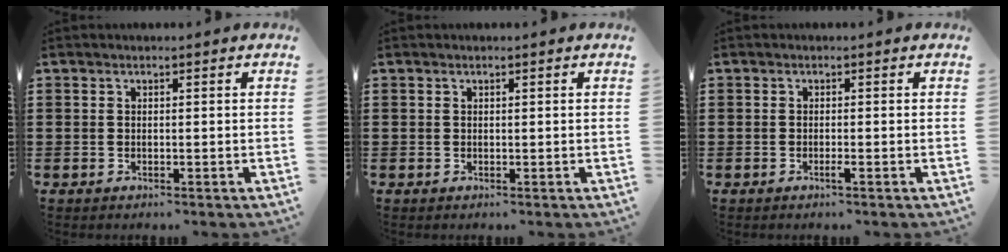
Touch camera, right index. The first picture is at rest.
{"total": 0.0}
{"total": 1.1, "force": [-0.6, 0.0, 0.9], "torque": [-0.024, -0.007, -0.012]}